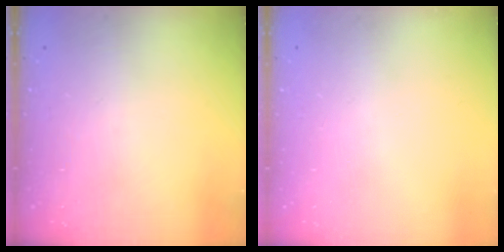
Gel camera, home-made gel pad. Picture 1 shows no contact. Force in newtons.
{"total": 0.0}